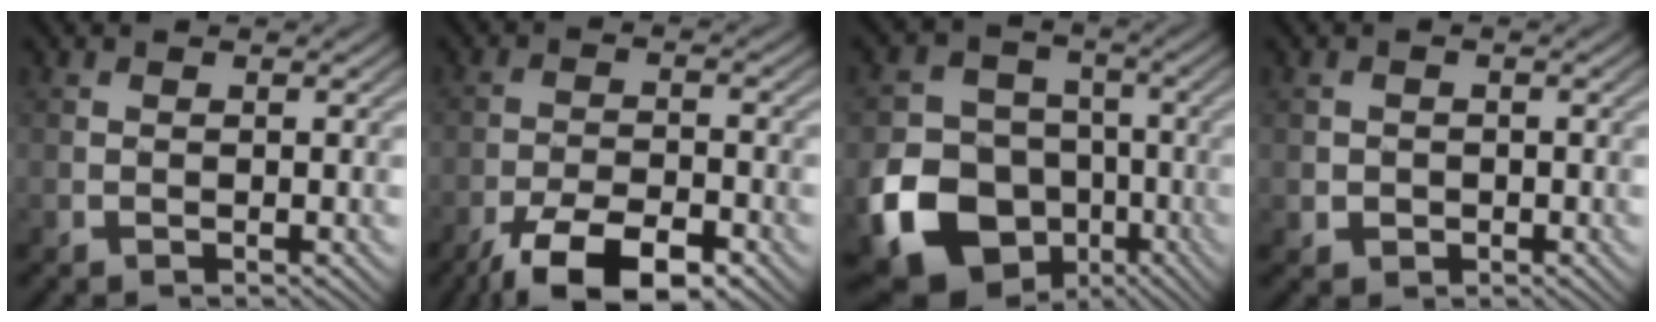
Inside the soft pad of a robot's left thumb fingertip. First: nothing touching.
{"total": 9.3, "force": [-6.4, 3.1, 6.0], "torque": [-0.104, -0.003, -0.115]}
{"total": 18.3, "force": [-7.6, 15.0, 7.1], "torque": [-0.177, -0.064, -0.142]}
{"total": 1.5, "force": [-0.3, 1.5, 0.4], "torque": [-0.006, -0.008, -0.008]}